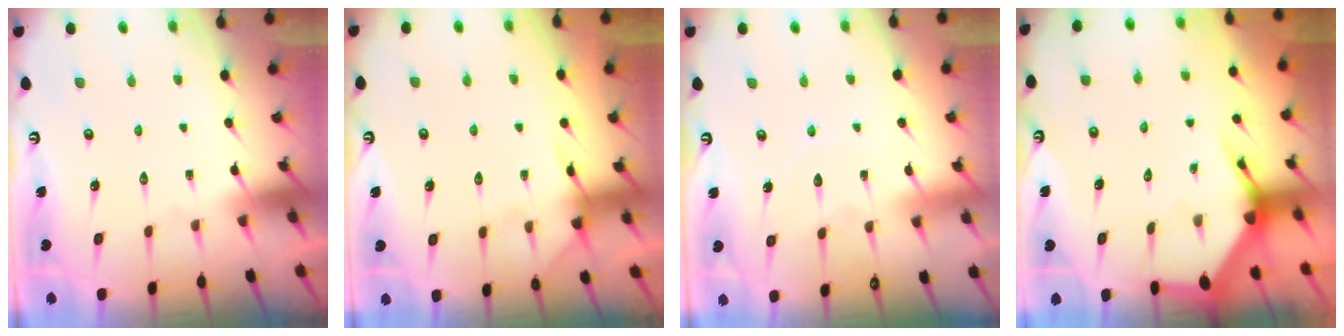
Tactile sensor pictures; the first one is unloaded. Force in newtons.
{"total": 5.6, "press": 5.6, "slide": 0.6}
{"total": 4.6, "press": 4.5, "slide": 0.5}
{"total": 3.7, "press": 3.6, "slide": 0.5}